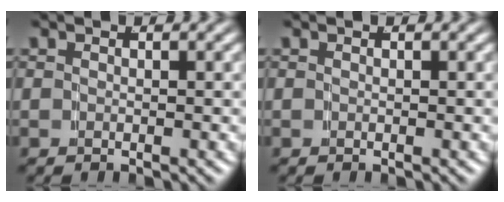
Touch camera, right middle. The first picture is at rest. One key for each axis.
{"total": 0.0}